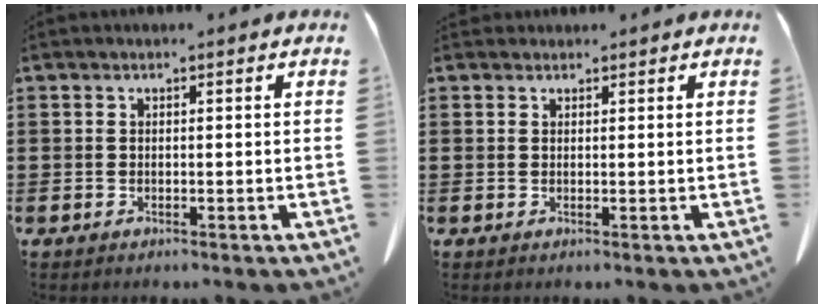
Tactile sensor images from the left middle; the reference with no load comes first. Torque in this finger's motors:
{"motor_torque": [0.12, -0.06, 0.00, -0.01]}